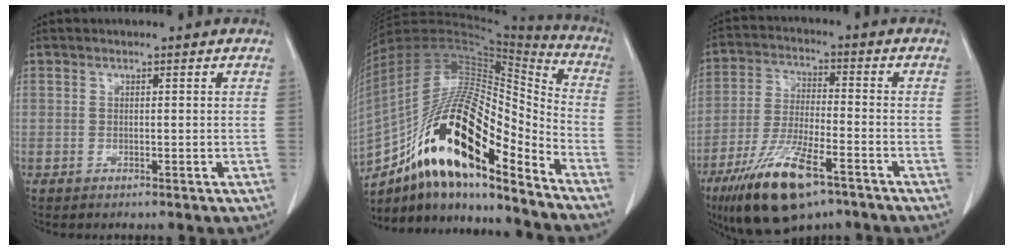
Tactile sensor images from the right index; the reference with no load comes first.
{"total": 24.1, "force": [-14.3, 5.7, 18.6], "torque": [-0.341, 0.002, -0.247]}
{"total": 14.4, "force": [-8.9, 3.6, 10.8], "torque": [-0.213, -0.025, -0.153]}